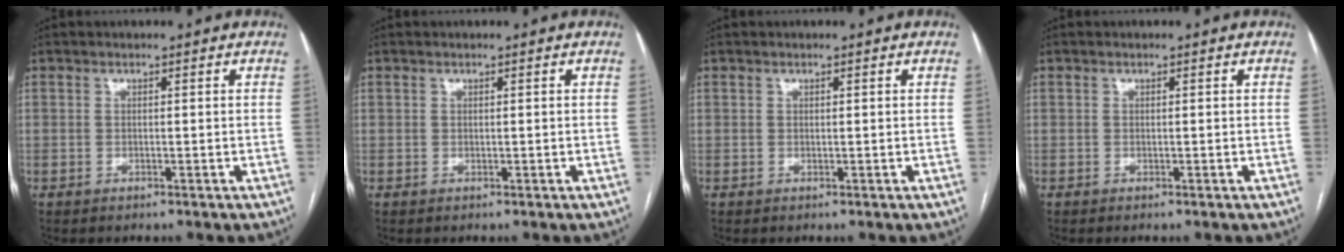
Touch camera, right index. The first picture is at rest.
{"total": 0.0}
{"total": 0.0}
{"total": 0.0}